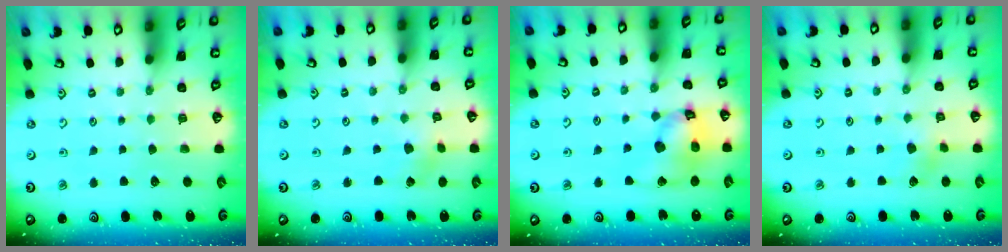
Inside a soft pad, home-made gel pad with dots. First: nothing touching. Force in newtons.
{"total": 2.5, "press": 2.4, "slide": 0.6}
{"total": 15.4, "press": 15.3, "slide": 2.1}
{"total": 3.5, "press": 3.5, "slide": 0.6}